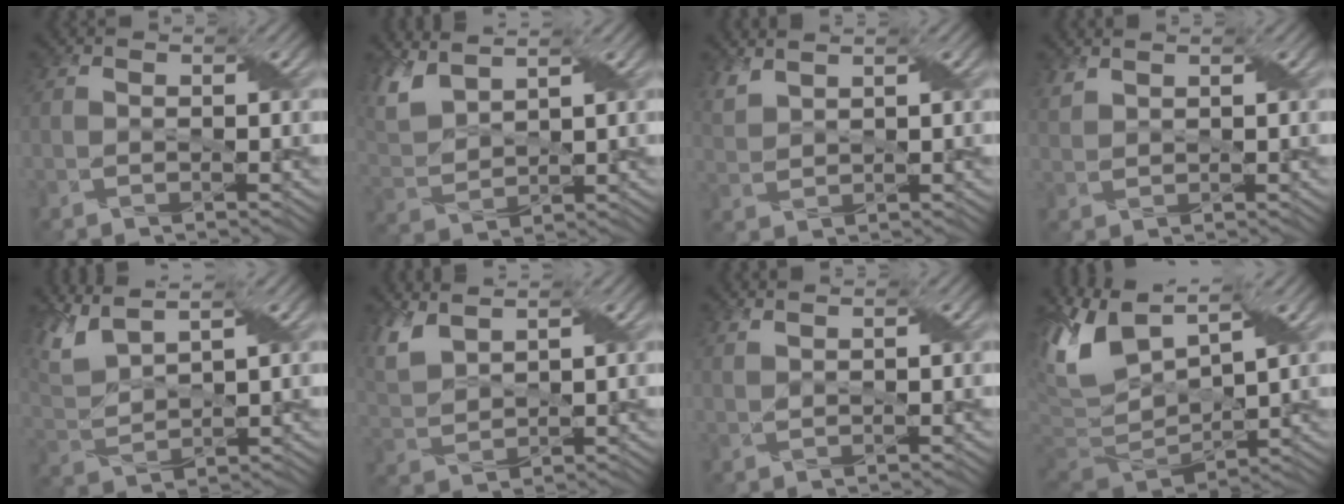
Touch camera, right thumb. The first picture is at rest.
{"total": 5.8, "force": [4.3, 2.0, 3.3], "torque": [-0.100, 0.010, 0.091]}
{"total": 2.6, "force": [2.2, 0.5, 1.2], "torque": [-0.040, 0.005, 0.055]}
{"total": 1.7, "force": [1.5, 0.4, 0.6], "torque": [-0.025, 0.005, 0.038]}
{"total": 6.7, "force": [4.9, 1.7, 4.2], "torque": [-0.120, 0.016, 0.103]}
{"total": 5.2, "force": [3.8, 1.9, 3.0], "torque": [-0.091, 0.007, 0.082]}
{"total": 1.3, "force": [1.1, 0.1, 0.7], "torque": [-0.020, 0.002, 0.023]}
{"total": 10.1, "force": [3.7, 5.1, 7.9], "torque": [-0.202, 0.011, 0.063]}